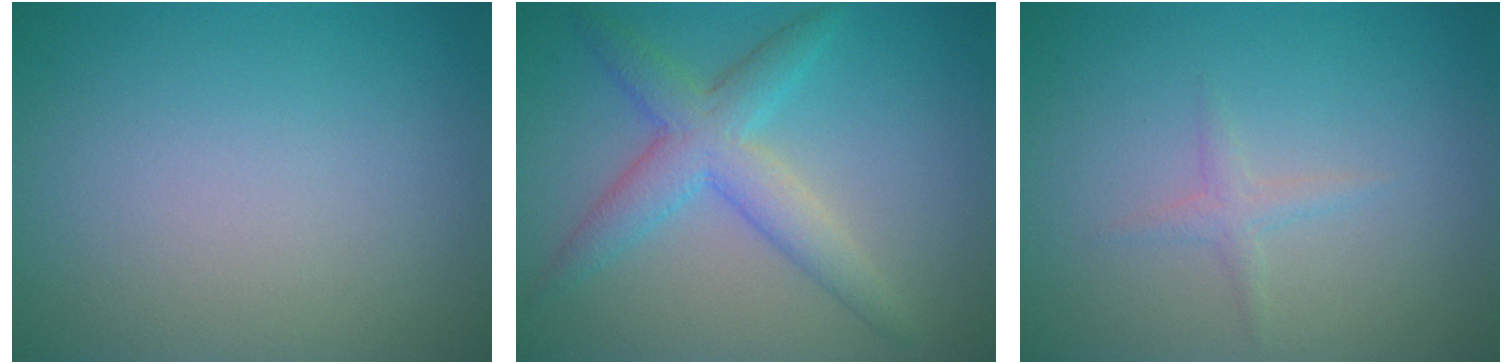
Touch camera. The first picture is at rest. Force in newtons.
{"total": 3.6, "press": 3.6, "slide": 0.2}
{"total": 1.1, "press": 1.1, "slide": 0.0}